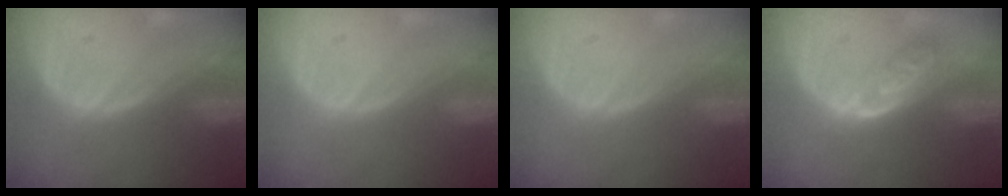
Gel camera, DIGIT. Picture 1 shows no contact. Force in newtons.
{"total": 0.0}
{"total": 0.0}
{"total": 4.7, "press": 4.4, "slide": 1.9}